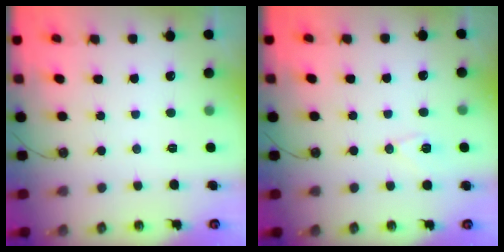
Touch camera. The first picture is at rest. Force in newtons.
{"total": 7.2, "press": 7.2, "slide": 0.1}